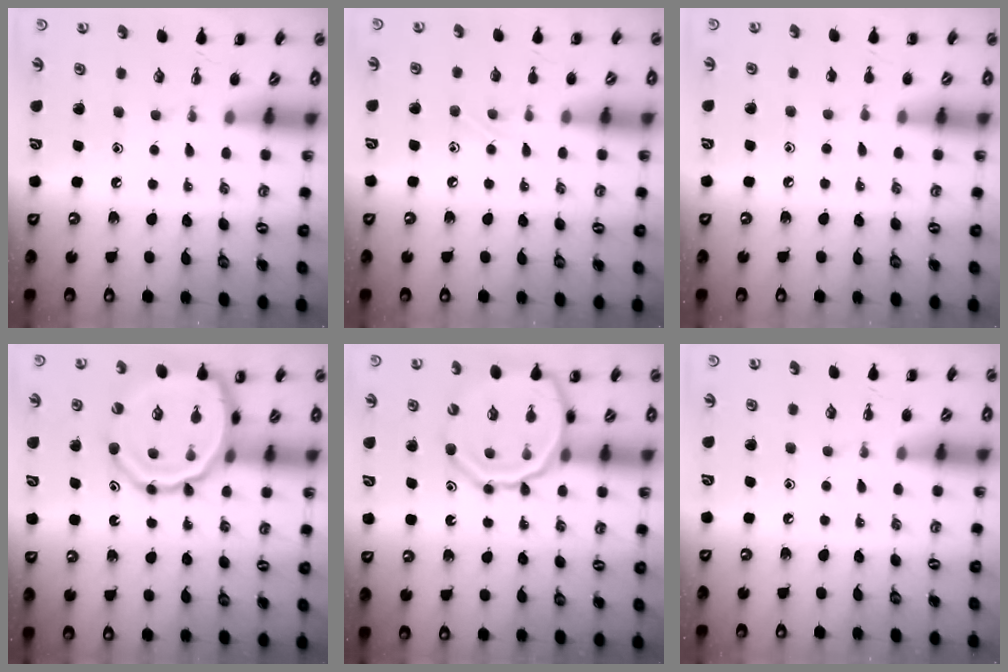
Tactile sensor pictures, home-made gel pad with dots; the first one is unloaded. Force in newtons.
{"total": 4.0, "press": 3.8, "slide": 1.2}
{"total": 2.9, "press": 2.6, "slide": 1.2}
{"total": 16.7, "press": 16.5, "slide": 2.2}
{"total": 15.4, "press": 15.1, "slide": 3.0}
{"total": 0.0}